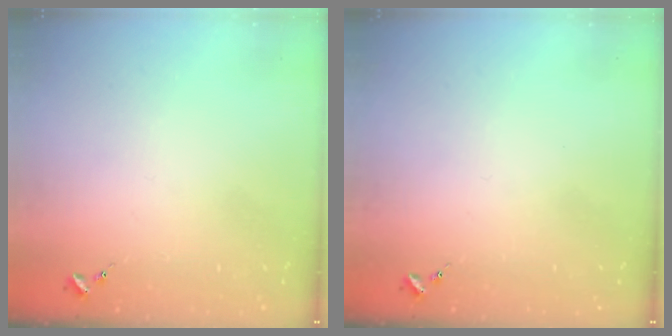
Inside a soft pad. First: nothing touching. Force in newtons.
{"total": 0.0}